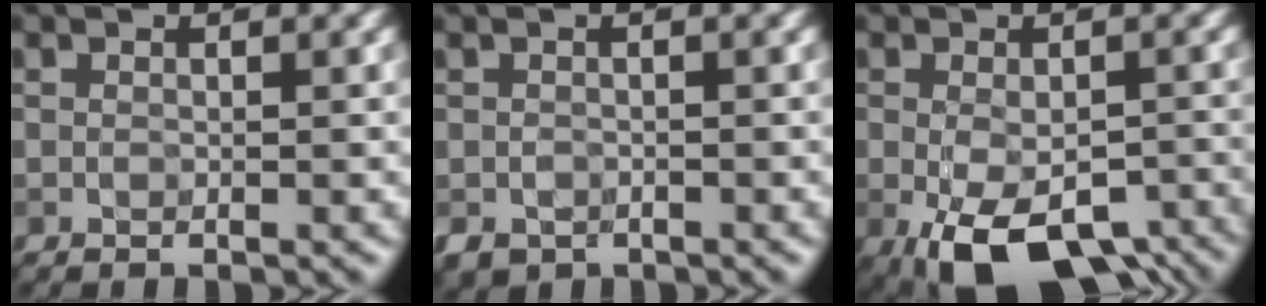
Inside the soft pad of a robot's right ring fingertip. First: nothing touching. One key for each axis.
{"total": 1.7, "fx": -1.0, "fy": 1.3, "fz": 0.6, "tx": -0.012, "ty": -0.007, "tz": -0.021}
{"total": 9.6, "fx": -4.4, "fy": 4.9, "fz": 7.0, "tx": -0.129, "ty": -0.035, "tz": -0.054}